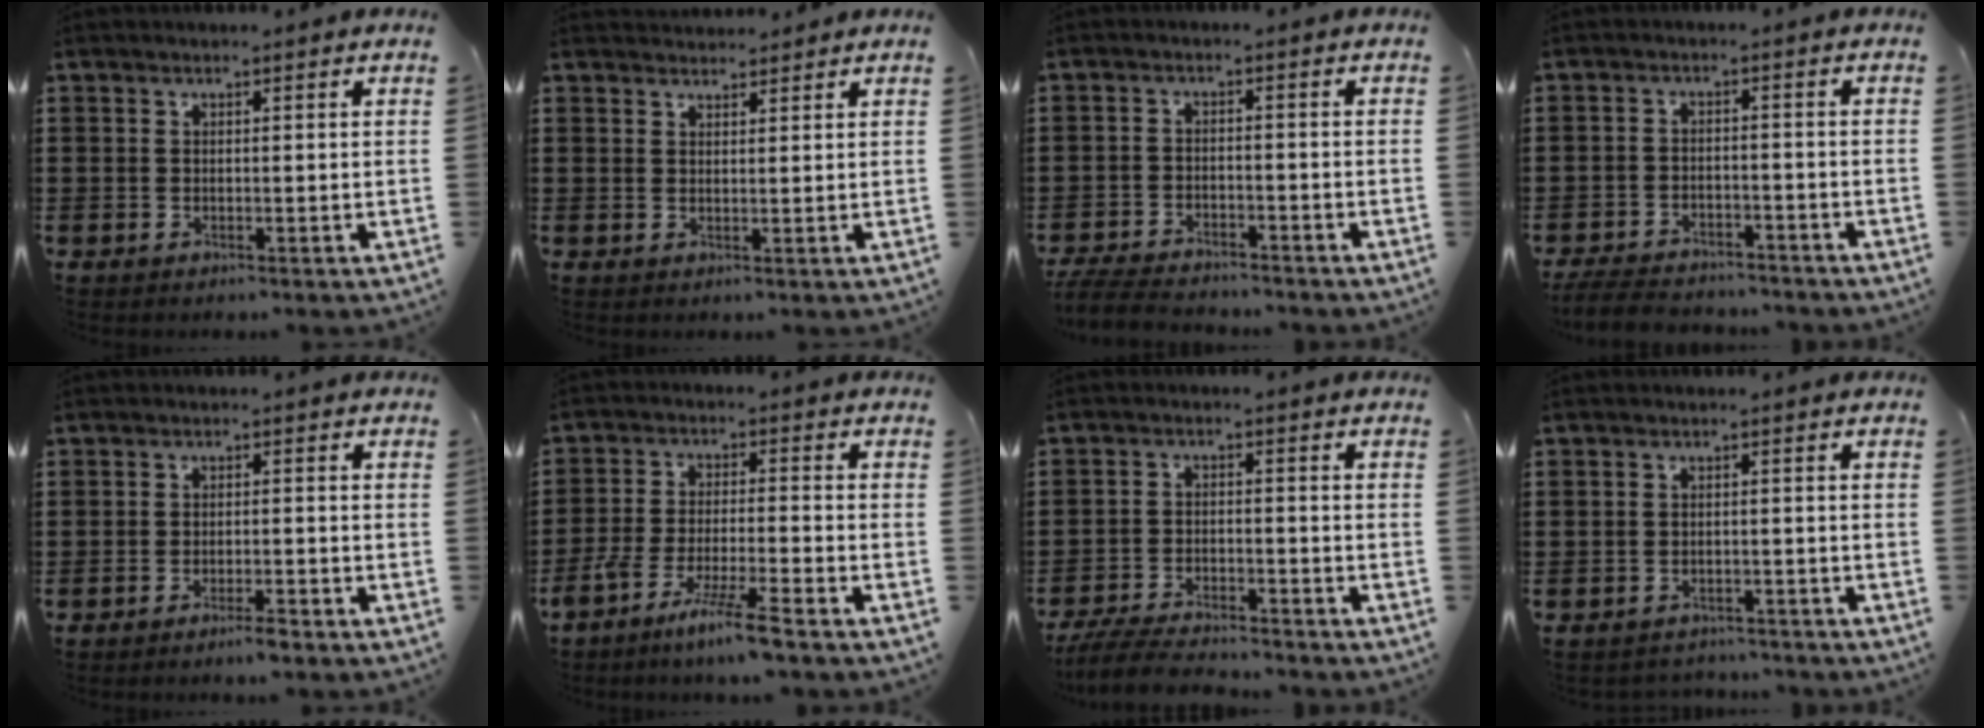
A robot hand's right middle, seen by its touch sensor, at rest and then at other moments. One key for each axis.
{"total": 1.8, "fx": 1.8, "fy": 0.4, "fz": -0.1, "tx": -0.002, "ty": 0.004, "tz": 0.035}
{"total": 4.5, "fx": -4.4, "fy": 0.4, "fz": 0.8, "tx": -0.027, "ty": -0.003, "tz": -0.092}
{"total": 4.7, "fx": -4.6, "fy": 0.6, "fz": 0.8, "tx": -0.025, "ty": 0.001, "tz": -0.095}
{"total": 2.2, "fx": -1.8, "fy": 0.0, "fz": 1.2, "tx": -0.022, "ty": -0.001, "tz": -0.033}
{"total": 7.1, "fx": -6.0, "fy": -0.4, "fz": 3.8, "tx": -0.081, "ty": -0.017, "tz": -0.114}
{"total": 5.8, "fx": -5.5, "fy": 0.4, "fz": 1.7, "tx": -0.044, "ty": -0.006, "tz": -0.109}
{"total": 2.0, "fx": -1.9, "fy": 0.2, "fz": -0.3, "tx": -0.002, "ty": -0.003, "tz": -0.044}